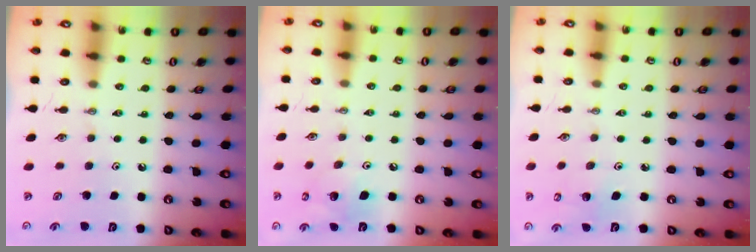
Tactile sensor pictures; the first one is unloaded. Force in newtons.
{"total": 9.5, "press": 9.1, "slide": 2.6}
{"total": 3.0, "press": 2.6, "slide": 1.5}